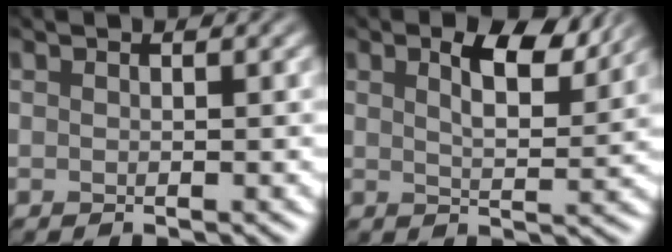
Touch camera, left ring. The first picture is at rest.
{"total": 3.8, "force": [1.9, 1.3, 3.0], "torque": [-0.069, -0.010, 0.042]}